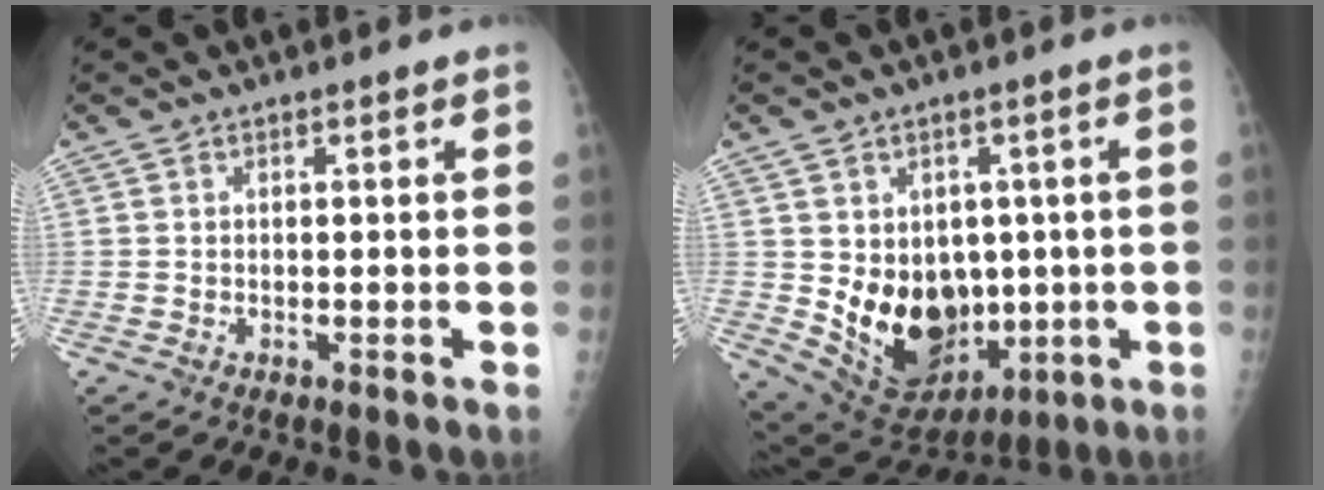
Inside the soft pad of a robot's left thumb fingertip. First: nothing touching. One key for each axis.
{"total": 15.0, "fx": -0.4, "fy": 11.3, "fz": 9.8, "tx": -0.108, "ty": -0.016, "tz": 0.031}